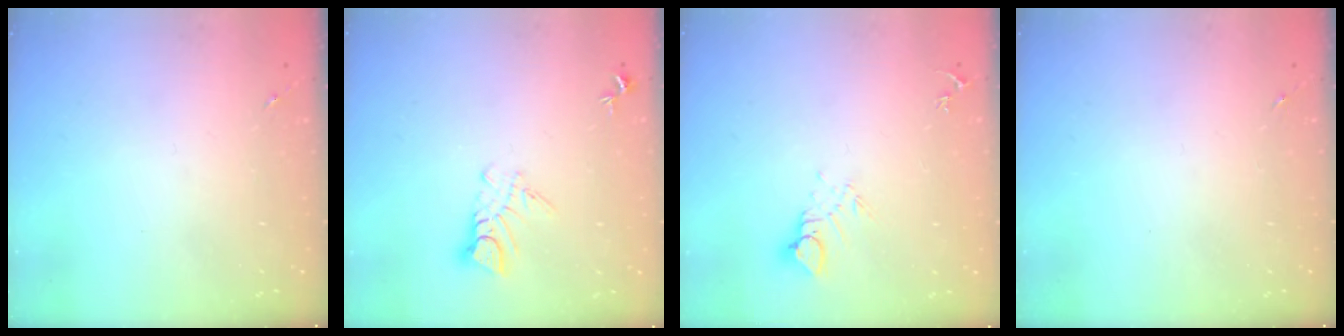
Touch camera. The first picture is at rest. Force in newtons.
{"total": 5.9, "press": 5.9, "slide": 0.5}
{"total": 6.7, "press": 6.7, "slide": 0.4}
{"total": 0.0}